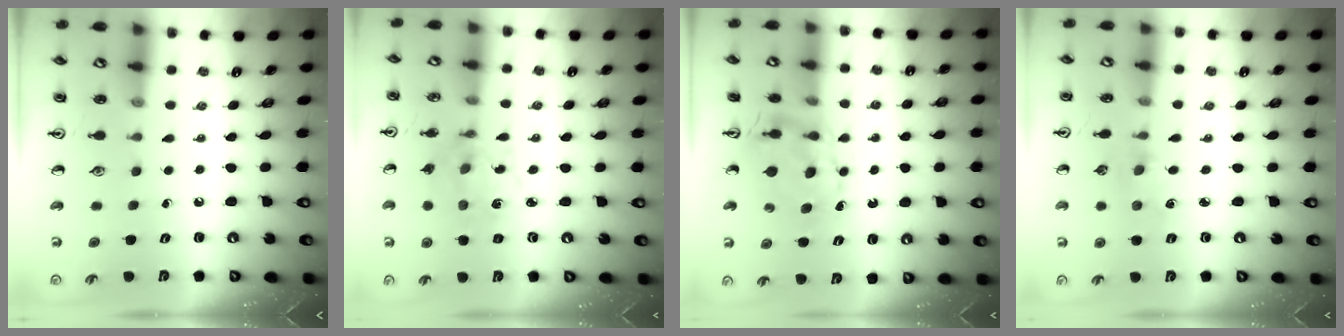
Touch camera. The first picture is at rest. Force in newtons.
{"total": 5.2, "press": 5.0, "slide": 1.5}
{"total": 6.6, "press": 6.6, "slide": 0.5}
{"total": 3.0, "press": 3.0, "slide": 0.4}